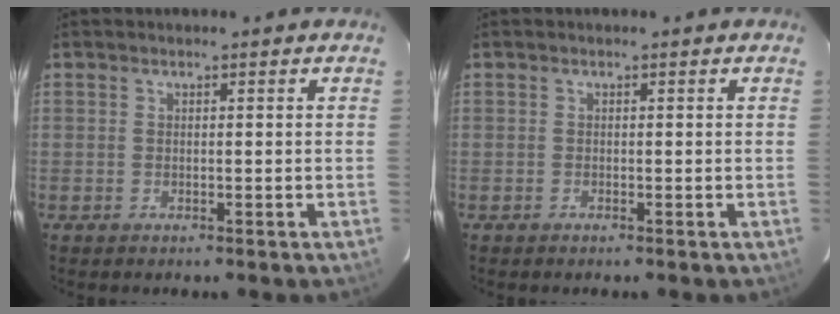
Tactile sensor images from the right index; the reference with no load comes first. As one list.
[{"total": 0.0}]